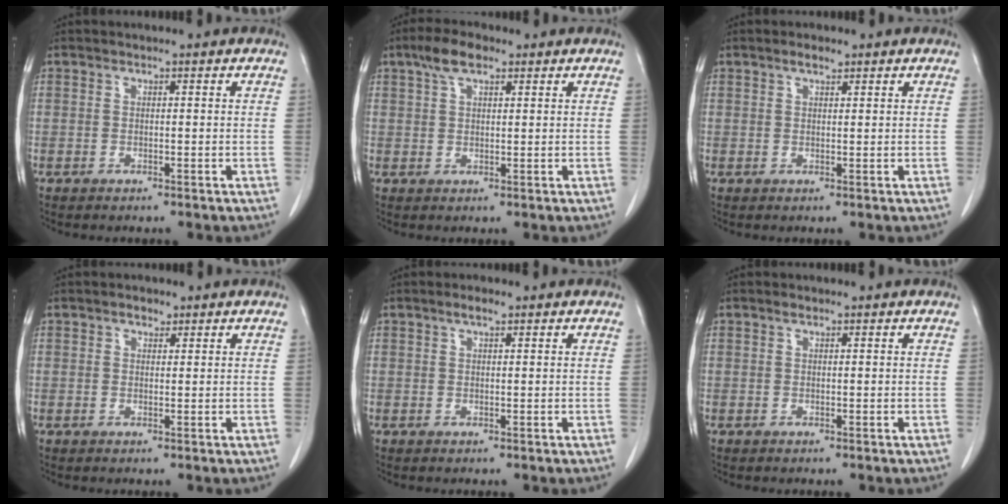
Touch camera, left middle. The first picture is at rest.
{"total": 4.6, "force": [2.9, 1.8, 3.1], "torque": [-0.065, 0.013, 0.055]}
{"total": 1.6, "force": [1.2, 0.5, 1.0], "torque": [-0.020, 0.002, 0.022]}
{"total": 1.4, "force": [1.0, 0.8, 0.6], "torque": [-0.011, 0.001, 0.015]}
{"total": 1.6, "force": [1.1, 0.3, 1.2], "torque": [-0.024, 0.004, 0.019]}
{"total": 0.6, "force": [0.5, 0.1, 0.4], "torque": [-0.011, 0.000, 0.010]}